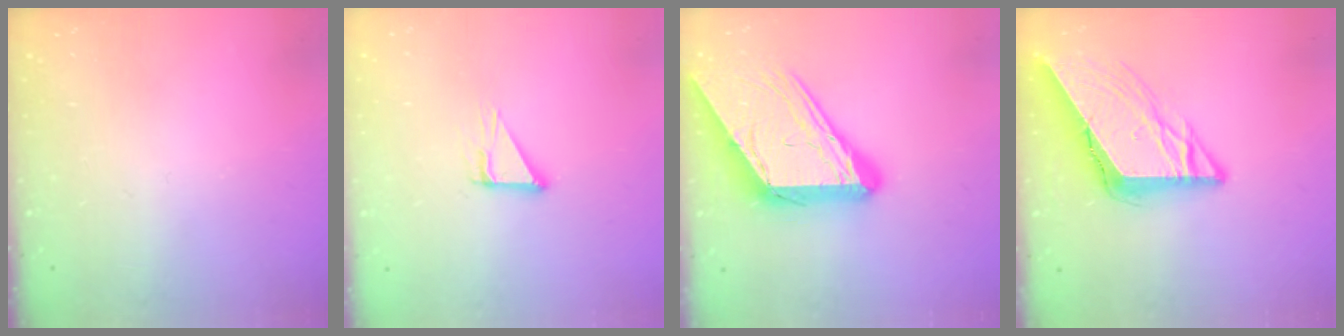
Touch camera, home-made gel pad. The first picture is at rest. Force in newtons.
{"total": 4.6, "press": 4.6, "slide": 0.2}
{"total": 23.4, "press": 23.3, "slide": 2.5}
{"total": 12.0, "press": 12.0, "slide": 1.3}